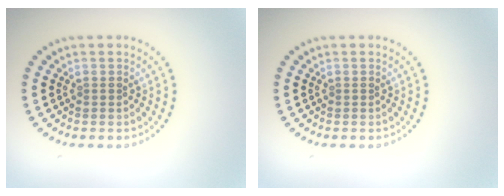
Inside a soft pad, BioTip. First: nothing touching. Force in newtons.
{"total": 0.0}